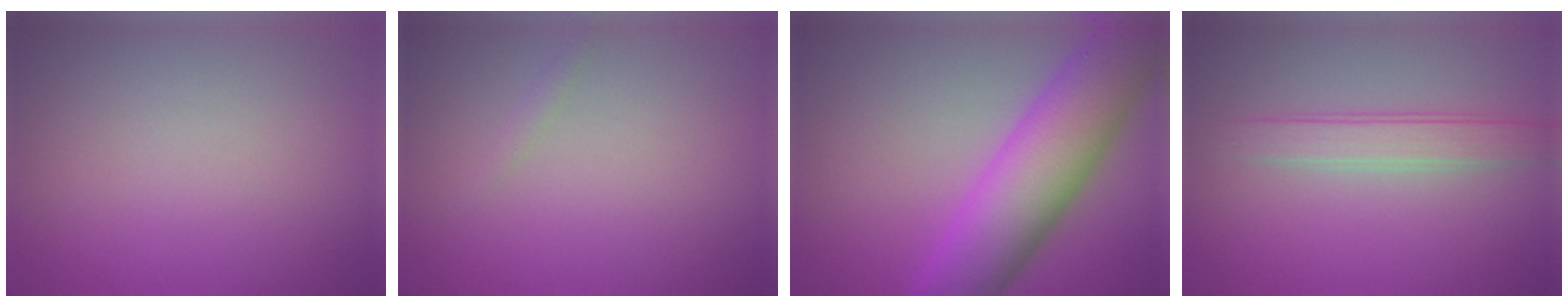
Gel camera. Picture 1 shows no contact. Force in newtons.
{"total": 0.5, "press": 0.5, "slide": 0.0}
{"total": 10.2, "press": 10.2, "slide": 0.2}
{"total": 2.7, "press": 2.7, "slide": 0.0}